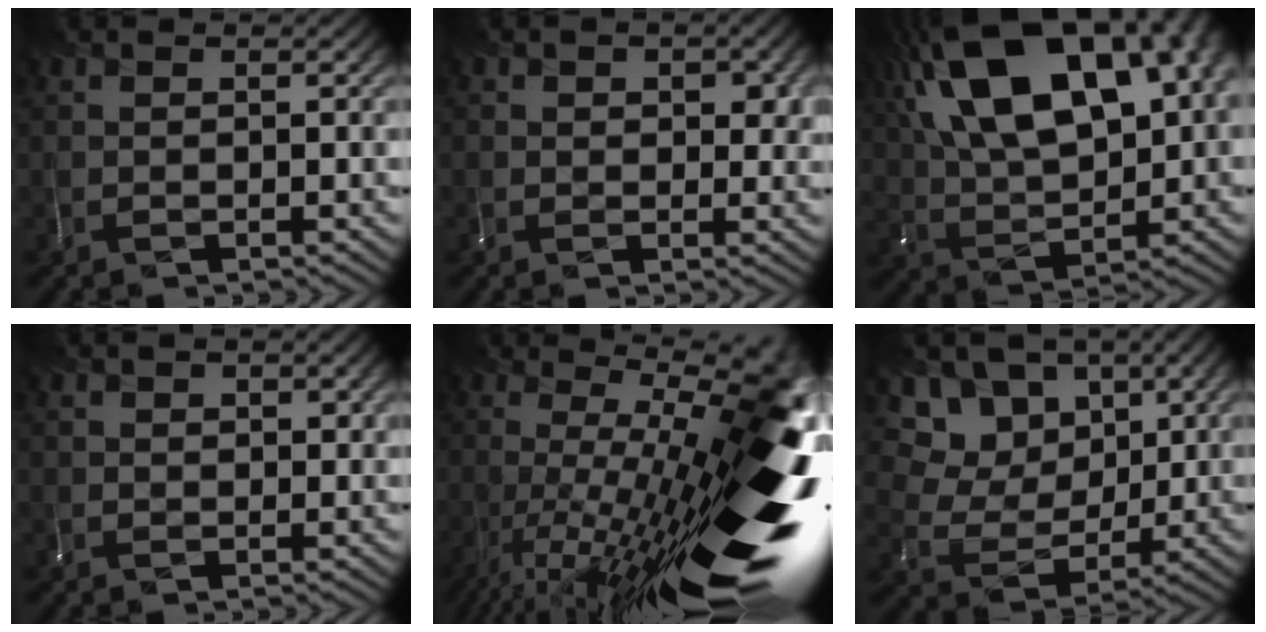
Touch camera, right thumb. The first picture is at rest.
{"total": 3.2, "force": [0.9, 2.3, 2.0], "torque": [-0.020, -0.010, 0.022]}
{"total": 20.7, "force": [7.7, 11.1, 15.6], "torque": [-0.285, 0.046, 0.117]}
{"total": 1.1, "force": [0.4, 1.0, 0.4], "torque": [0.004, -0.007, 0.014]}
{"total": 20.6, "force": [-4.6, 5.1, 19.4], "torque": [-0.244, 0.003, -0.080]}
{"total": 13.5, "force": [6.5, 10.3, 5.9], "torque": [-0.175, 0.015, 0.145]}